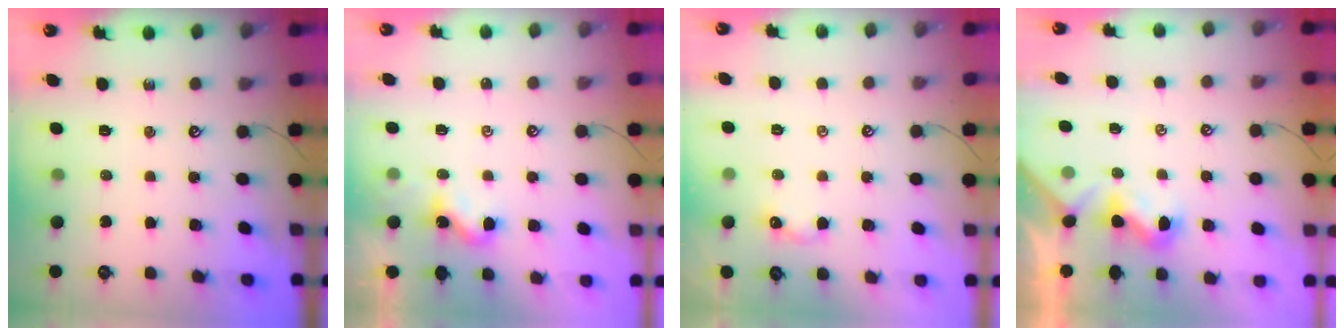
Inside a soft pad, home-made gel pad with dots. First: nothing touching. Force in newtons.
{"total": 1.8, "press": 1.8, "slide": 0.5}
{"total": 1.6, "press": 1.6, "slide": 0.4}
{"total": 1.0, "press": 0.8, "slide": 0.6}